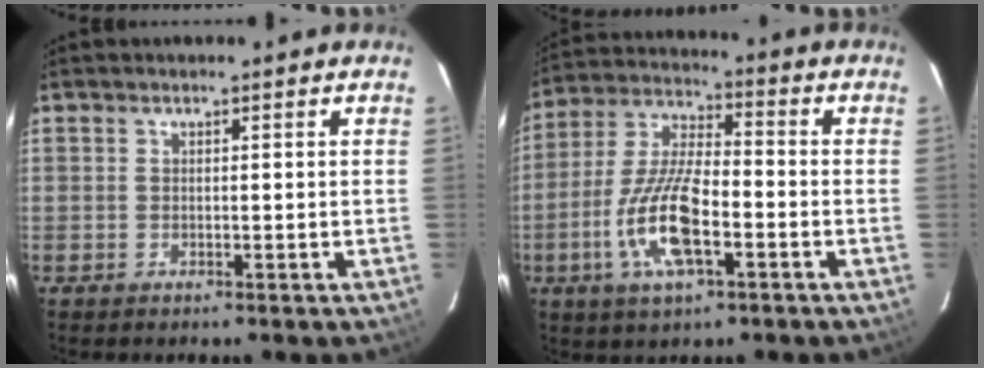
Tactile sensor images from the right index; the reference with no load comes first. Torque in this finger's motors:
{"motor_torque": [1.75, -0.39, 0.66, 0.13]}